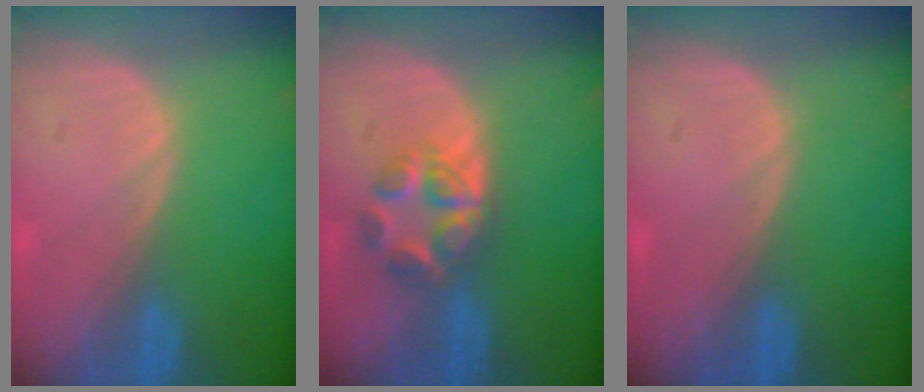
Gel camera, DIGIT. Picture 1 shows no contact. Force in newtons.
{"total": 5.7, "press": 5.3, "slide": 2.1}
{"total": 0.0}